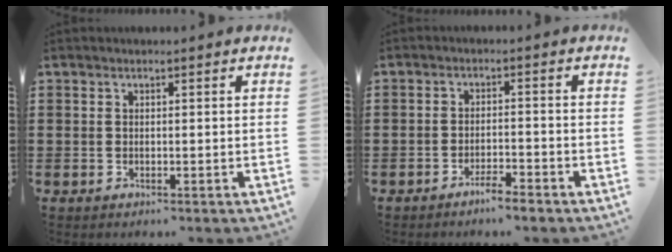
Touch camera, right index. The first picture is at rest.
{"total": 2.8, "force": [-2.6, 0.1, 0.9], "torque": [-0.017, 0.003, -0.051]}